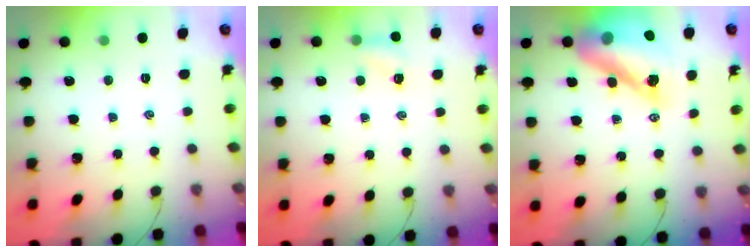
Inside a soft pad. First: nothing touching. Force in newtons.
{"total": 4.8, "press": 4.5, "slide": 1.5}
{"total": 21.8, "press": 20.9, "slide": 6.1}